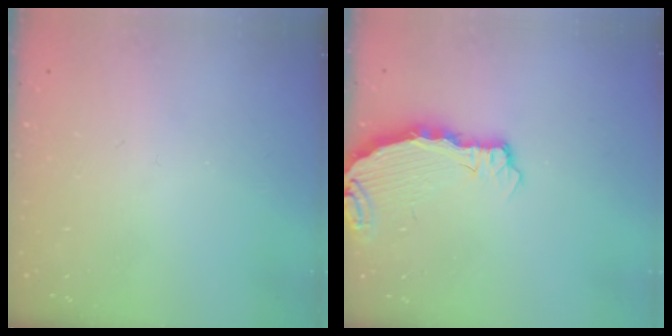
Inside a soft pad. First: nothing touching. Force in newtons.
{"total": 4.1, "press": 4.1, "slide": 0.4}